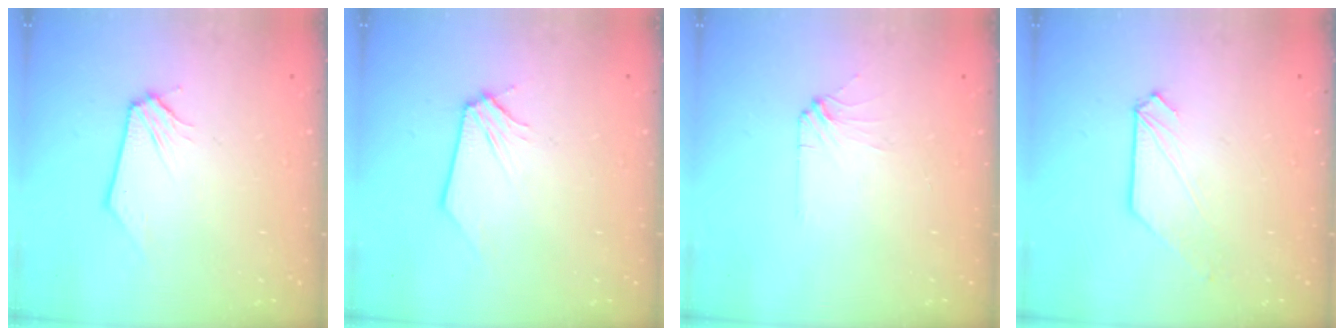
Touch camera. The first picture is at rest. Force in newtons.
{"total": 0.0}
{"total": 2.8, "press": 2.7, "slide": 0.4}
{"total": 0.7, "press": 0.7, "slide": 0.1}